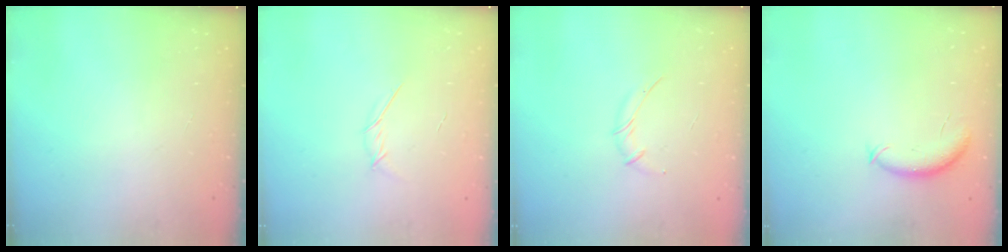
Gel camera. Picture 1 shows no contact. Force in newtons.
{"total": 3.6, "press": 3.5, "slide": 0.9}
{"total": 4.4, "press": 4.3, "slide": 0.9}
{"total": 8.0, "press": 7.9, "slide": 1.3}